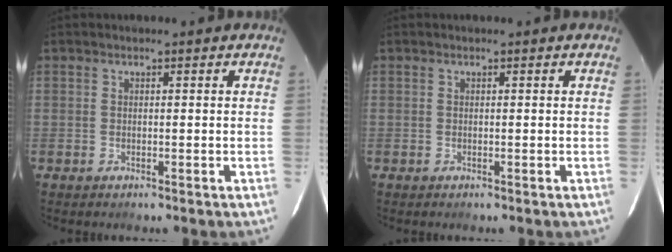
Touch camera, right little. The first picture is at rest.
{"total": 0.0}